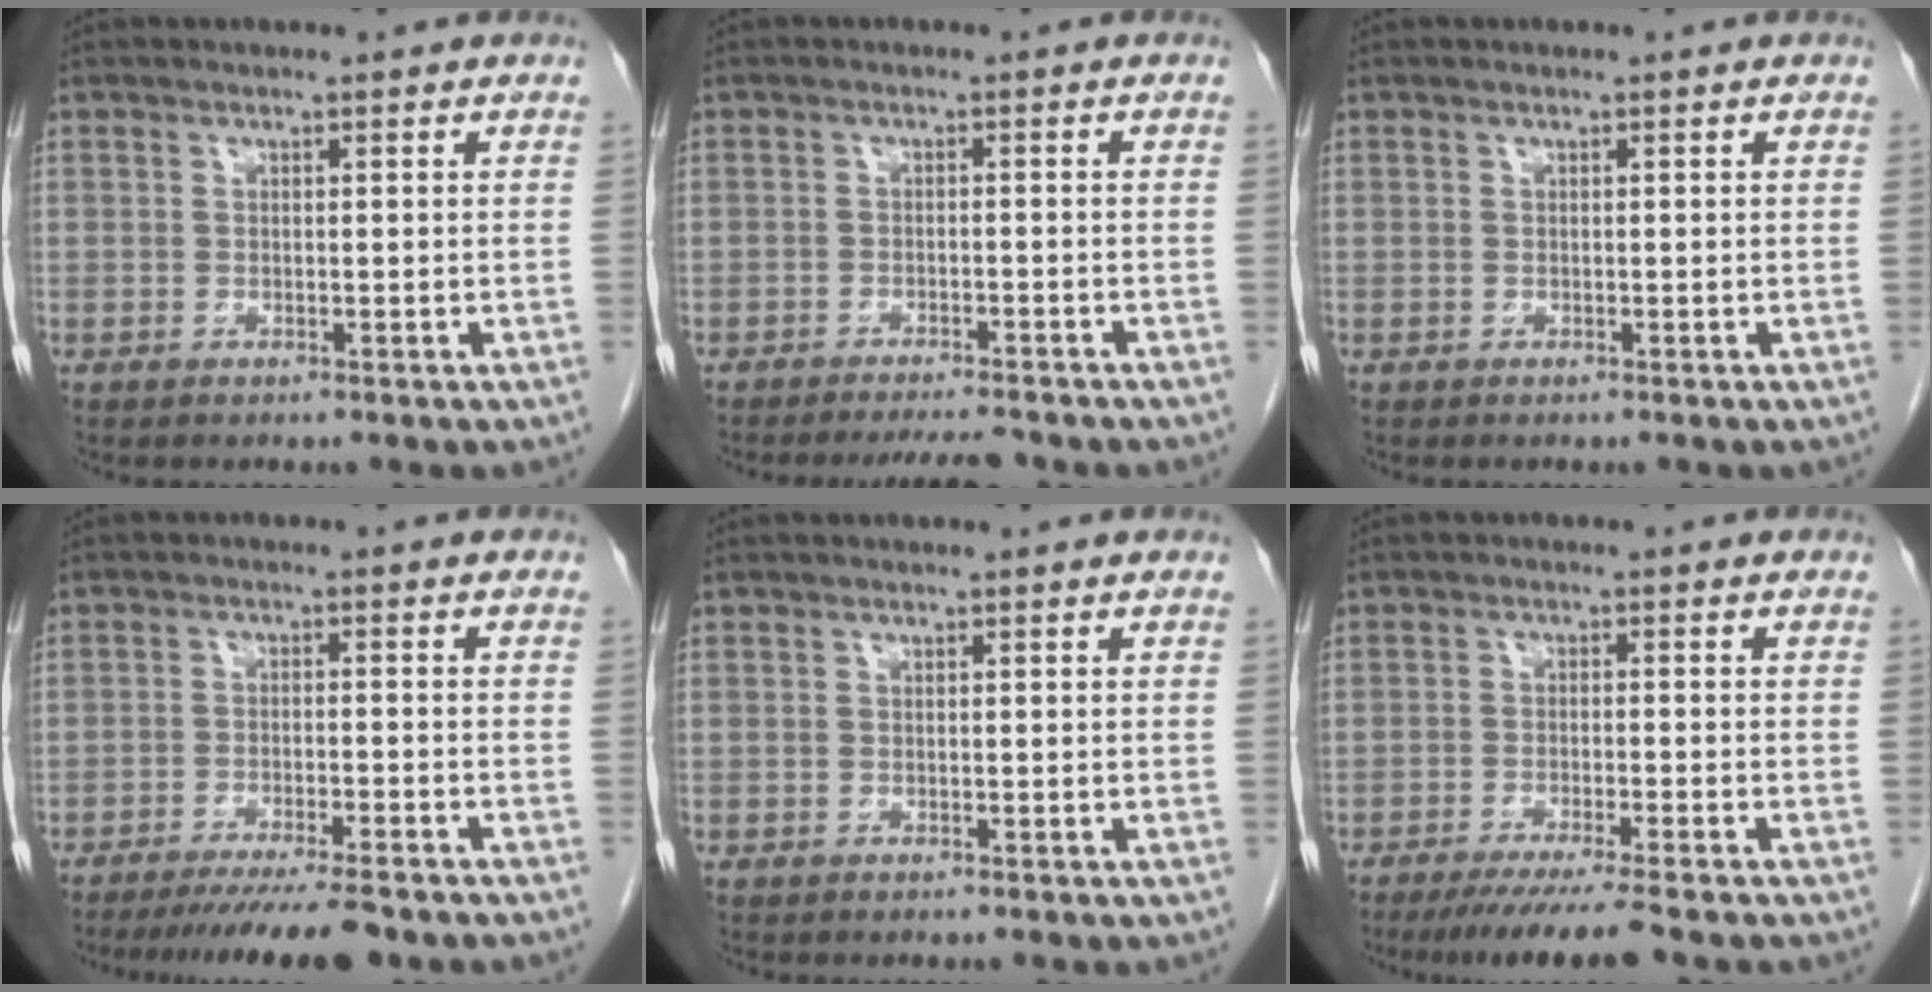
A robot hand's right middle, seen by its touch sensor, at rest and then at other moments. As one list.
[{"total": 5.9, "force": [-5.5, 0.5, 2.1], "torque": [-0.023, -0.013, -0.082]}, {"total": 0.0}, {"total": 10.3, "force": [-8.8, 0.2, 5.4], "torque": [-0.067, -0.024, -0.135]}, {"total": 0.0}, {"total": 8.1, "force": [-6.6, -0.6, 4.7], "torque": [-0.061, -0.021, -0.105]}]